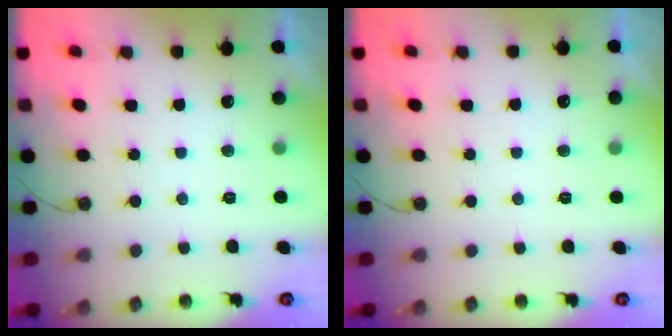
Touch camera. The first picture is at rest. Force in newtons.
{"total": 2.9, "press": 2.9, "slide": 0.4}